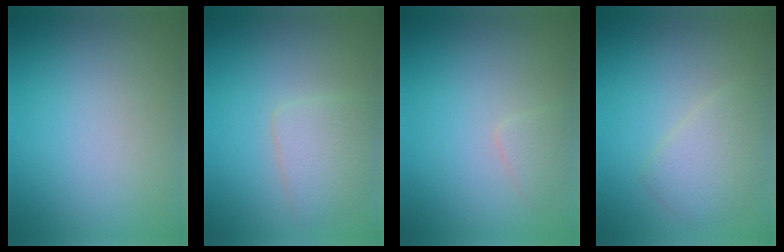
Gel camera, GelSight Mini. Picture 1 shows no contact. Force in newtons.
{"total": 2.9, "press": 2.9, "slide": 0.2}
{"total": 1.1, "press": 1.1, "slide": 0.0}
{"total": 2.9, "press": 2.9, "slide": 0.1}